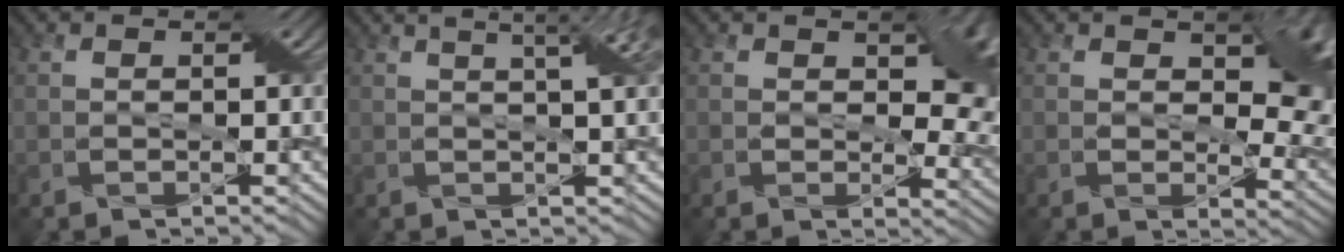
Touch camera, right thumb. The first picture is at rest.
{"total": 7.6, "force": [3.8, 2.3, 6.2], "torque": [-0.063, 0.038, 0.025]}
{"total": 8.5, "force": [2.0, 4.9, 6.7], "torque": [-0.085, -0.007, 0.029]}
{"total": 9.5, "force": [2.6, 5.2, 7.6], "torque": [-0.099, -0.008, 0.042]}